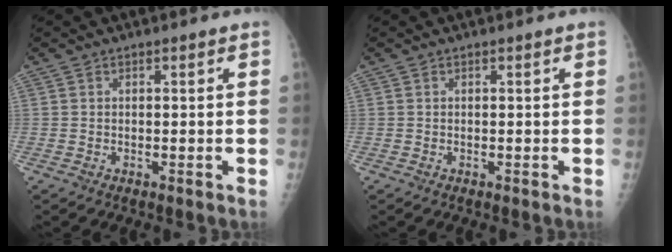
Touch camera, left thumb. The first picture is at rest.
{"total": 0.0}